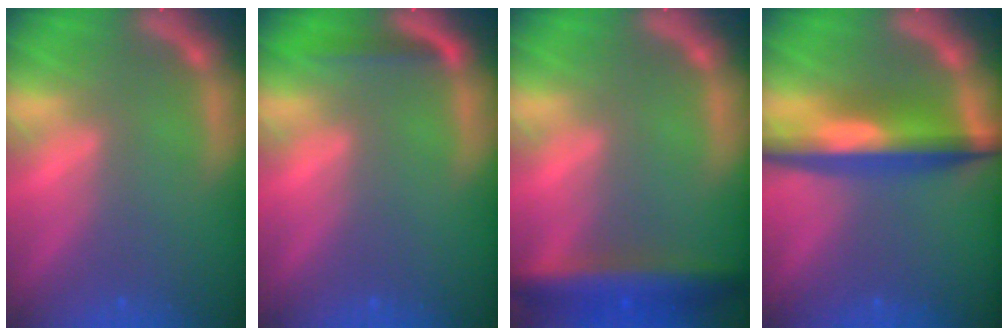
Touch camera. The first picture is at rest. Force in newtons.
{"total": 1.9}
{"total": 6.0}
{"total": 7.1}